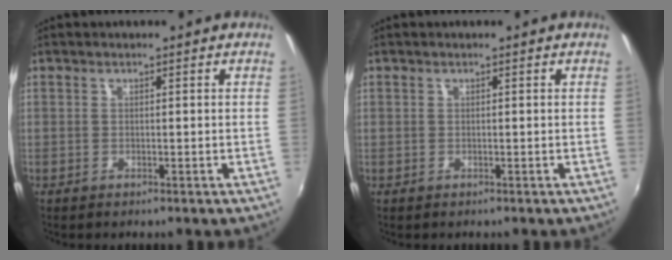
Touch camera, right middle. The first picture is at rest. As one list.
[{"total": 0.8, "force": [-0.2, 0.8, 0.0], "torque": [-0.002, 0.002, 0.001]}]